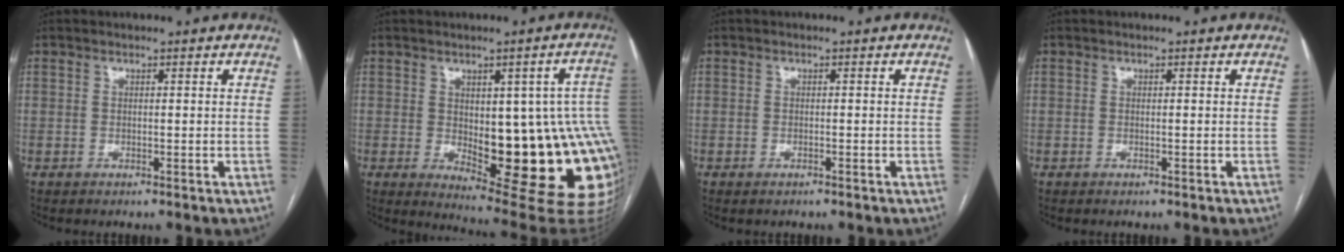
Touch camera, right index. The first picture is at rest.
{"total": 20.9, "force": [-2.2, 6.6, 19.7], "torque": [-0.166, 0.012, -0.001]}
{"total": 0.6, "force": [-0.5, 0.2, 0.4], "torque": [-0.009, -0.001, -0.005]}
{"total": 0.0}